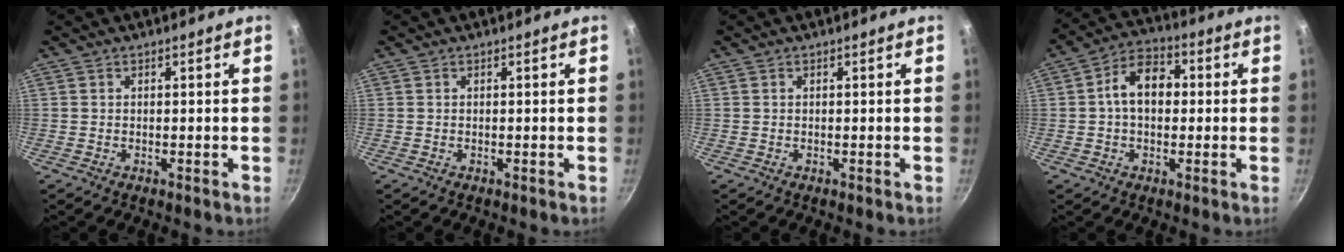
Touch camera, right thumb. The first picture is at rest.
{"total": 0.0}
{"total": 0.0}
{"total": 9.4, "force": [0.6, 6.5, 6.7], "torque": [-0.080, 0.026, -0.004]}